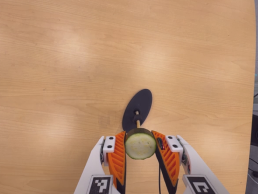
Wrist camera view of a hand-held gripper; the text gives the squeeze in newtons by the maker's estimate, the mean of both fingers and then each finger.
{"total": 9.8, "left": 8.7, "right": 11.0}